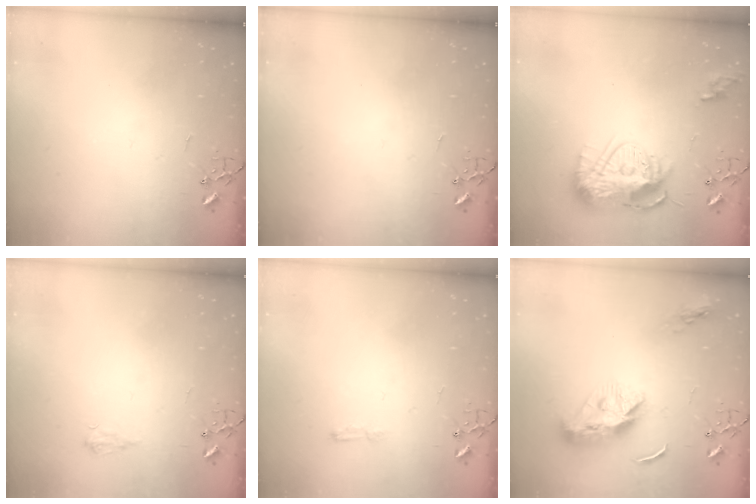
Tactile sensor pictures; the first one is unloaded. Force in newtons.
{"total": 0.0}
{"total": 15.3, "press": 15.3, "slide": 0.9}
{"total": 6.2, "press": 6.1, "slide": 0.8}
{"total": 3.8, "press": 3.8, "slide": 0.5}
{"total": 12.7, "press": 12.7, "slide": 0.3}